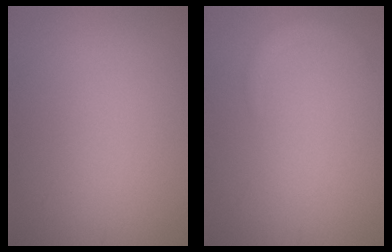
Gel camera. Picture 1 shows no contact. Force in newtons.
{"total": 1.1, "press": 1.1, "slide": 0.1}